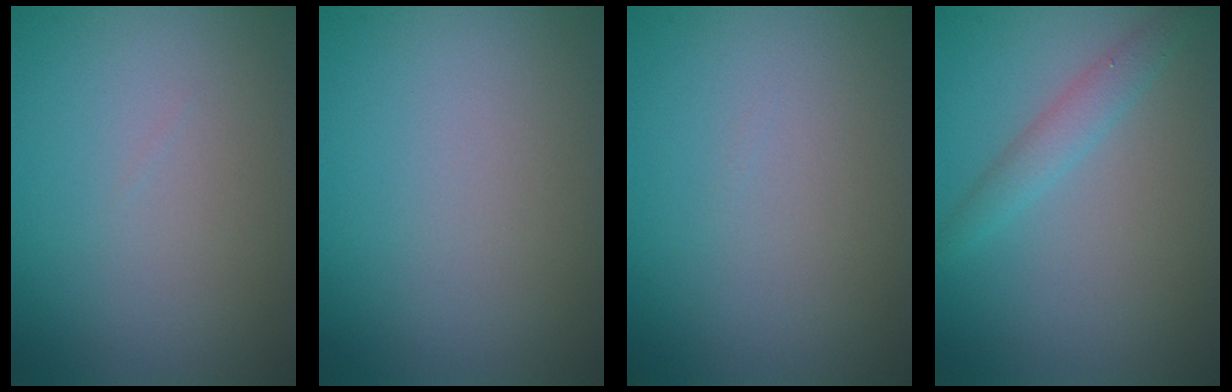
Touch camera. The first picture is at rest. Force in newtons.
{"total": 0.0}
{"total": 0.0}
{"total": 1.9, "press": 1.9, "slide": 0.0}